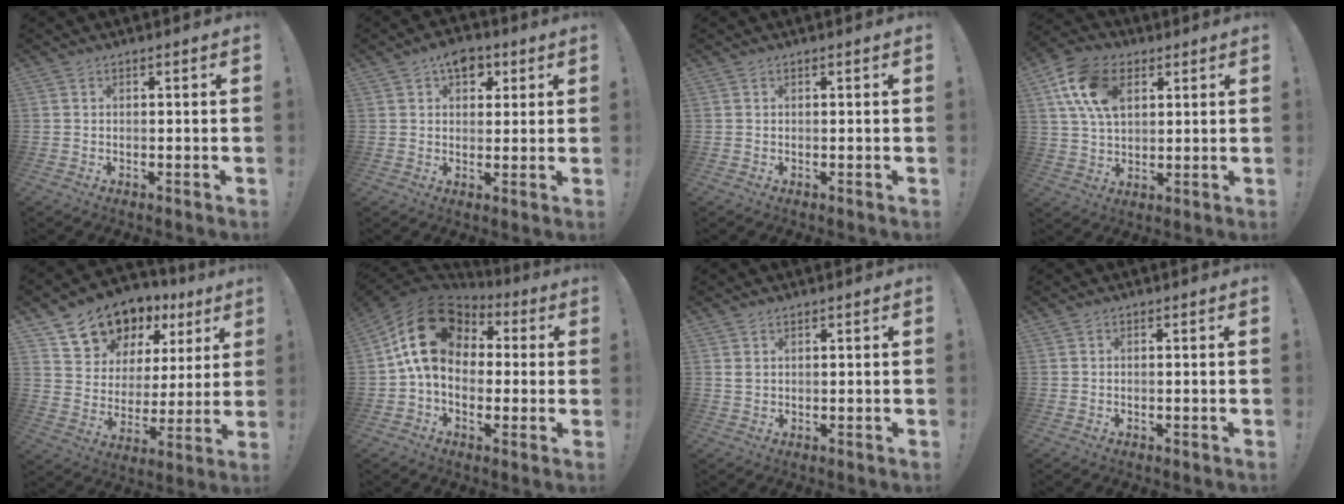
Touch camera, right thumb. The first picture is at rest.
{"total": 7.7, "force": [3.6, 5.4, 4.2], "torque": [-0.050, -0.005, 0.064]}
{"total": 0.0}
{"total": 15.5, "force": [5.8, 10.2, 10.1], "torque": [-0.186, -0.004, 0.113]}
{"total": 13.5, "force": [10.1, 8.4, 3.1], "torque": [-0.054, -0.078, 0.195]}
{"total": 19.3, "force": [3.8, 14.0, 12.8], "torque": [-0.216, 0.014, 0.078]}
{"total": 1.8, "force": [1.1, 1.1, 1.0], "torque": [-0.021, 0.001, 0.021]}
{"total": 0.0}